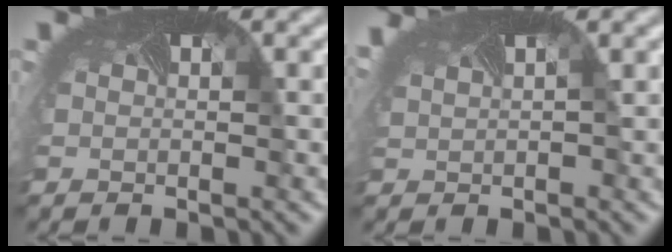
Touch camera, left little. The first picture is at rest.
{"total": 5.1, "force": [2.1, 2.5, 3.9], "torque": [-0.095, 0.030, 0.039]}